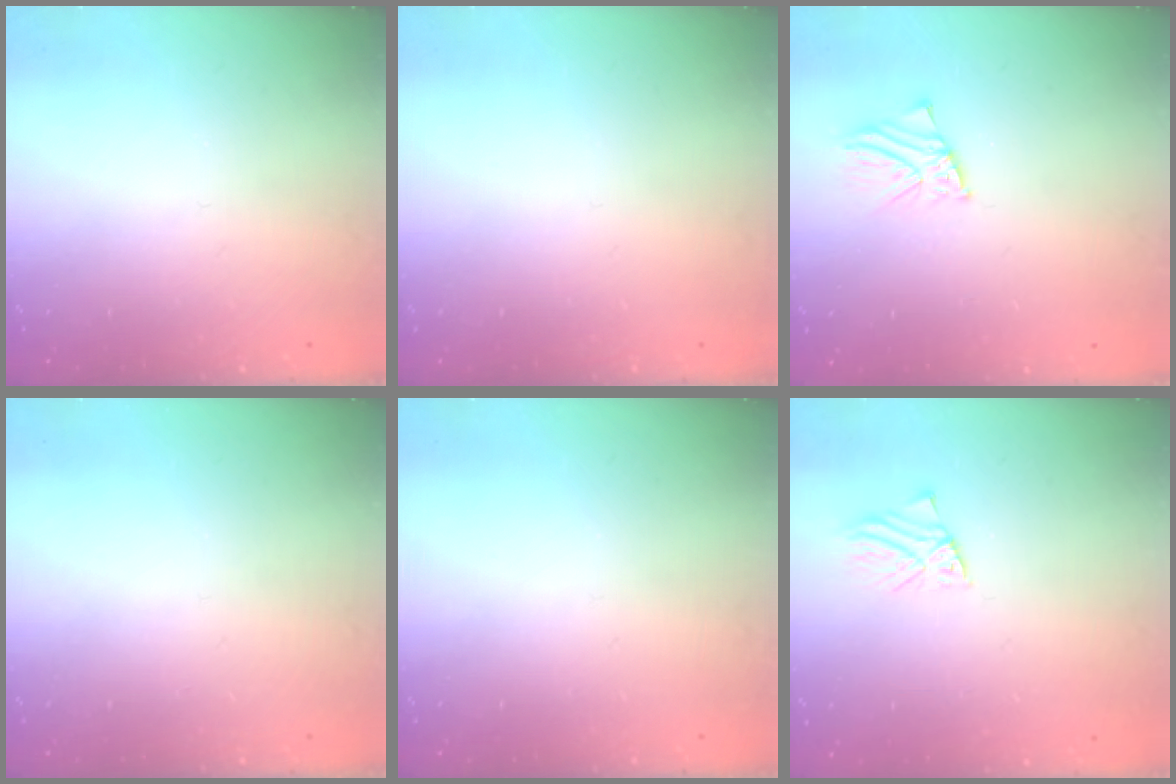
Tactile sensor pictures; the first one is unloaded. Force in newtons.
{"total": 0.0}
{"total": 2.4, "press": 2.4, "slide": 0.2}
{"total": 0.0}
{"total": 0.0}
{"total": 1.6, "press": 1.6, "slide": 0.1}